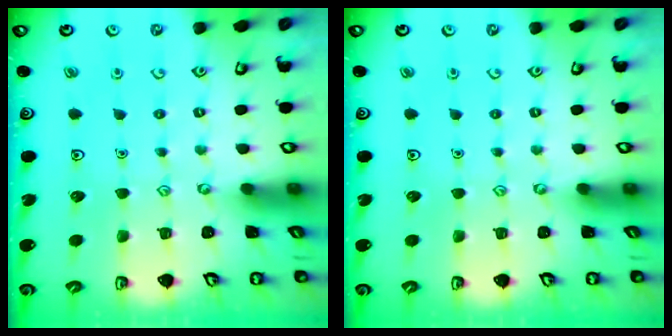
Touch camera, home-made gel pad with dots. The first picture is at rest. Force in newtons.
{"total": 0.0}